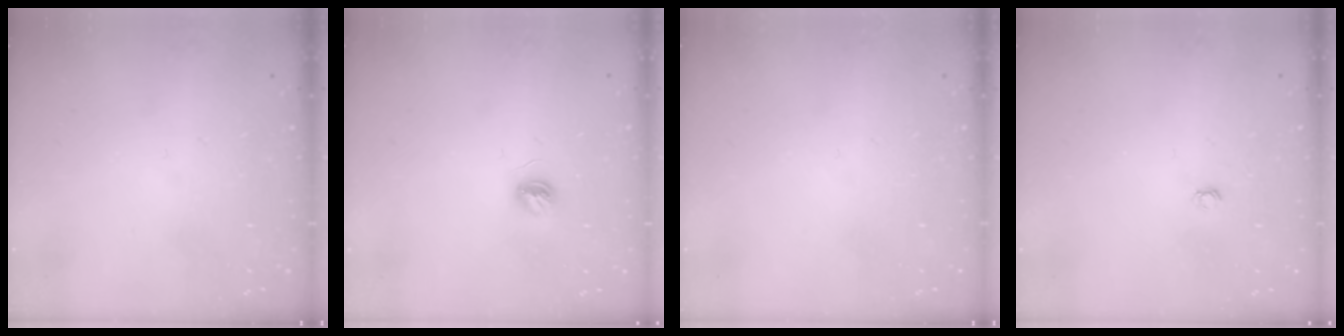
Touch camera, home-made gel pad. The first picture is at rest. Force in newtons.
{"total": 4.9, "press": 4.9, "slide": 0.4}
{"total": 0.0}
{"total": 3.0, "press": 3.0, "slide": 0.4}